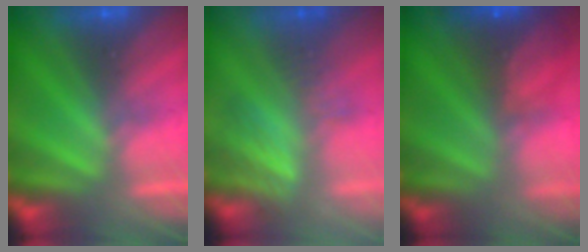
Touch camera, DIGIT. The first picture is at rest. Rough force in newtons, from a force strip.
{"total": 2.8}
{"total": 7.8}